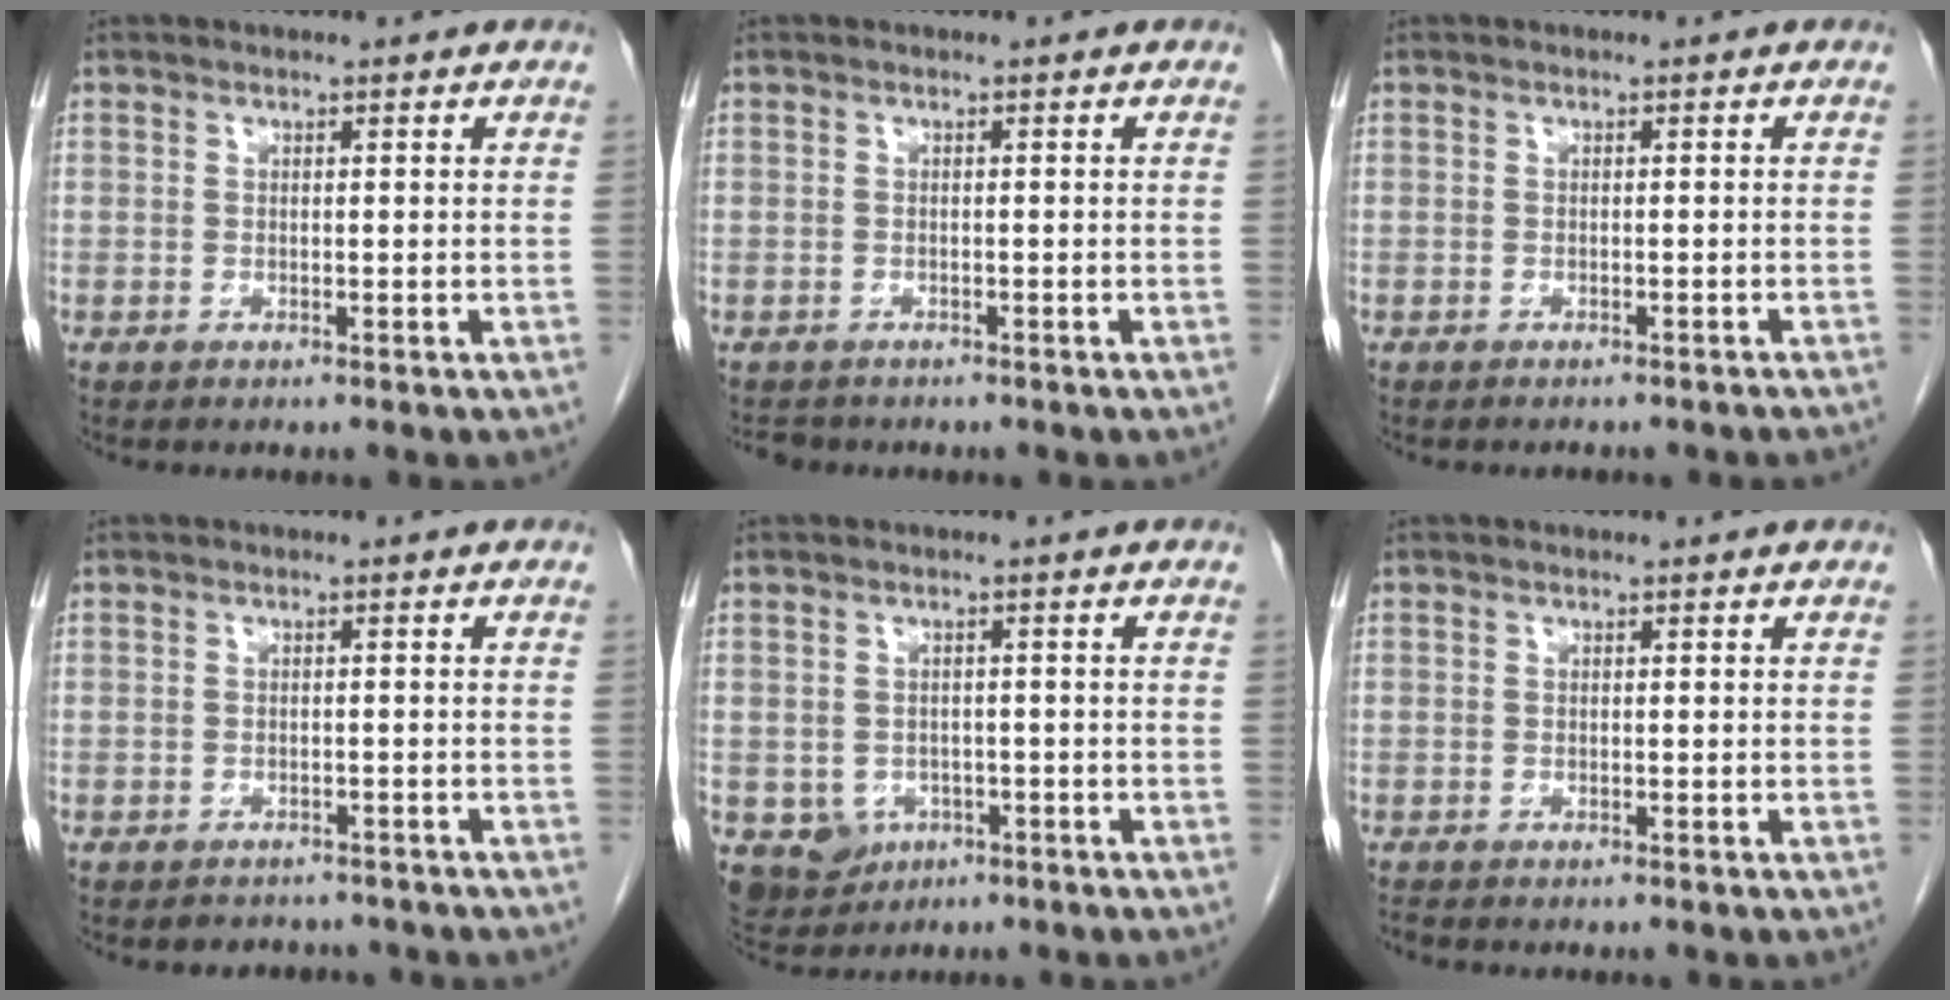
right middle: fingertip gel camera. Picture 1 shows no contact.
{"total": 2.0, "force": [-1.8, 1.0, 0.1], "torque": [-0.006, -0.002, -0.025]}
{"total": 4.8, "force": [-4.4, 0.9, 1.8], "torque": [-0.027, -0.007, -0.047]}
{"total": 3.9, "force": [-3.5, 1.6, 0.3], "torque": [-0.003, 0.002, -0.043]}
{"total": 5.5, "force": [-2.2, 4.8, 1.5], "torque": [-0.030, 0.001, -0.023]}
{"total": 0.5, "force": [-0.5, -0.2, 0.0], "torque": [-0.011, -0.006, -0.012]}